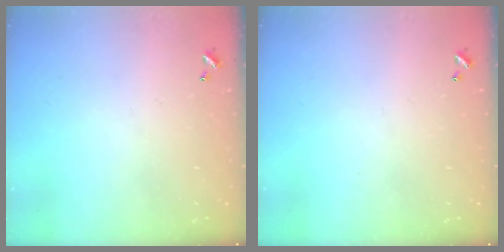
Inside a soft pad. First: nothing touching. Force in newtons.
{"total": 0.0}